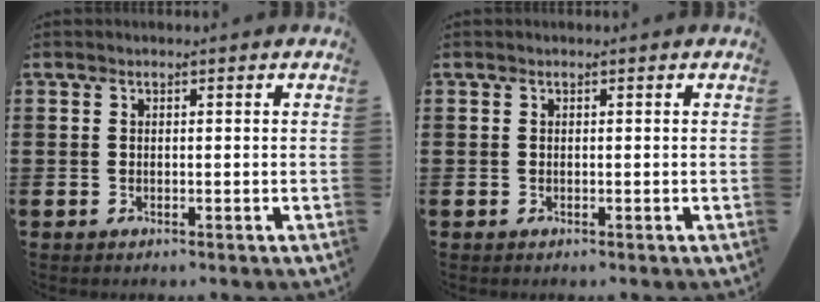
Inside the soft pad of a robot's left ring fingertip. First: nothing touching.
{"total": 0.0}